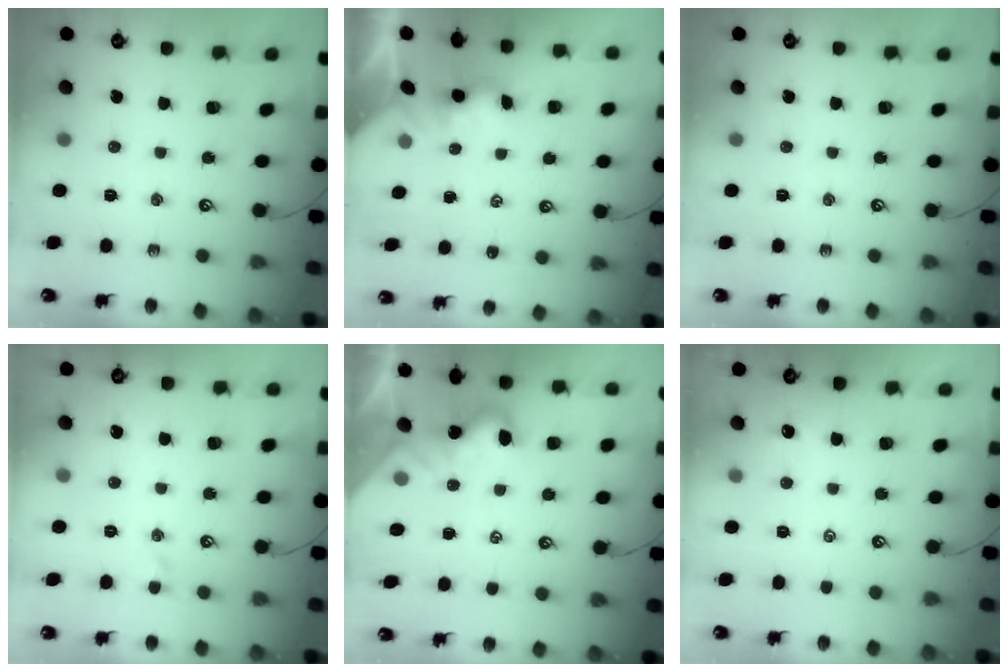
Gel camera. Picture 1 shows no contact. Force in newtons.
{"total": 1.1, "press": 1.0, "slide": 0.4}
{"total": 0.0}
{"total": 0.7, "press": 0.3, "slide": 0.7}
{"total": 1.7, "press": 1.6, "slide": 0.4}
{"total": 1.4, "press": 1.3, "slide": 0.3}